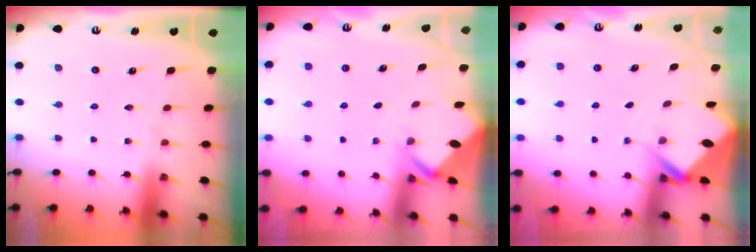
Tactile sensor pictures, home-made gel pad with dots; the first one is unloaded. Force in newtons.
{"total": 2.2, "press": 2.2, "slide": 0.2}
{"total": 2.8, "press": 2.8, "slide": 0.1}